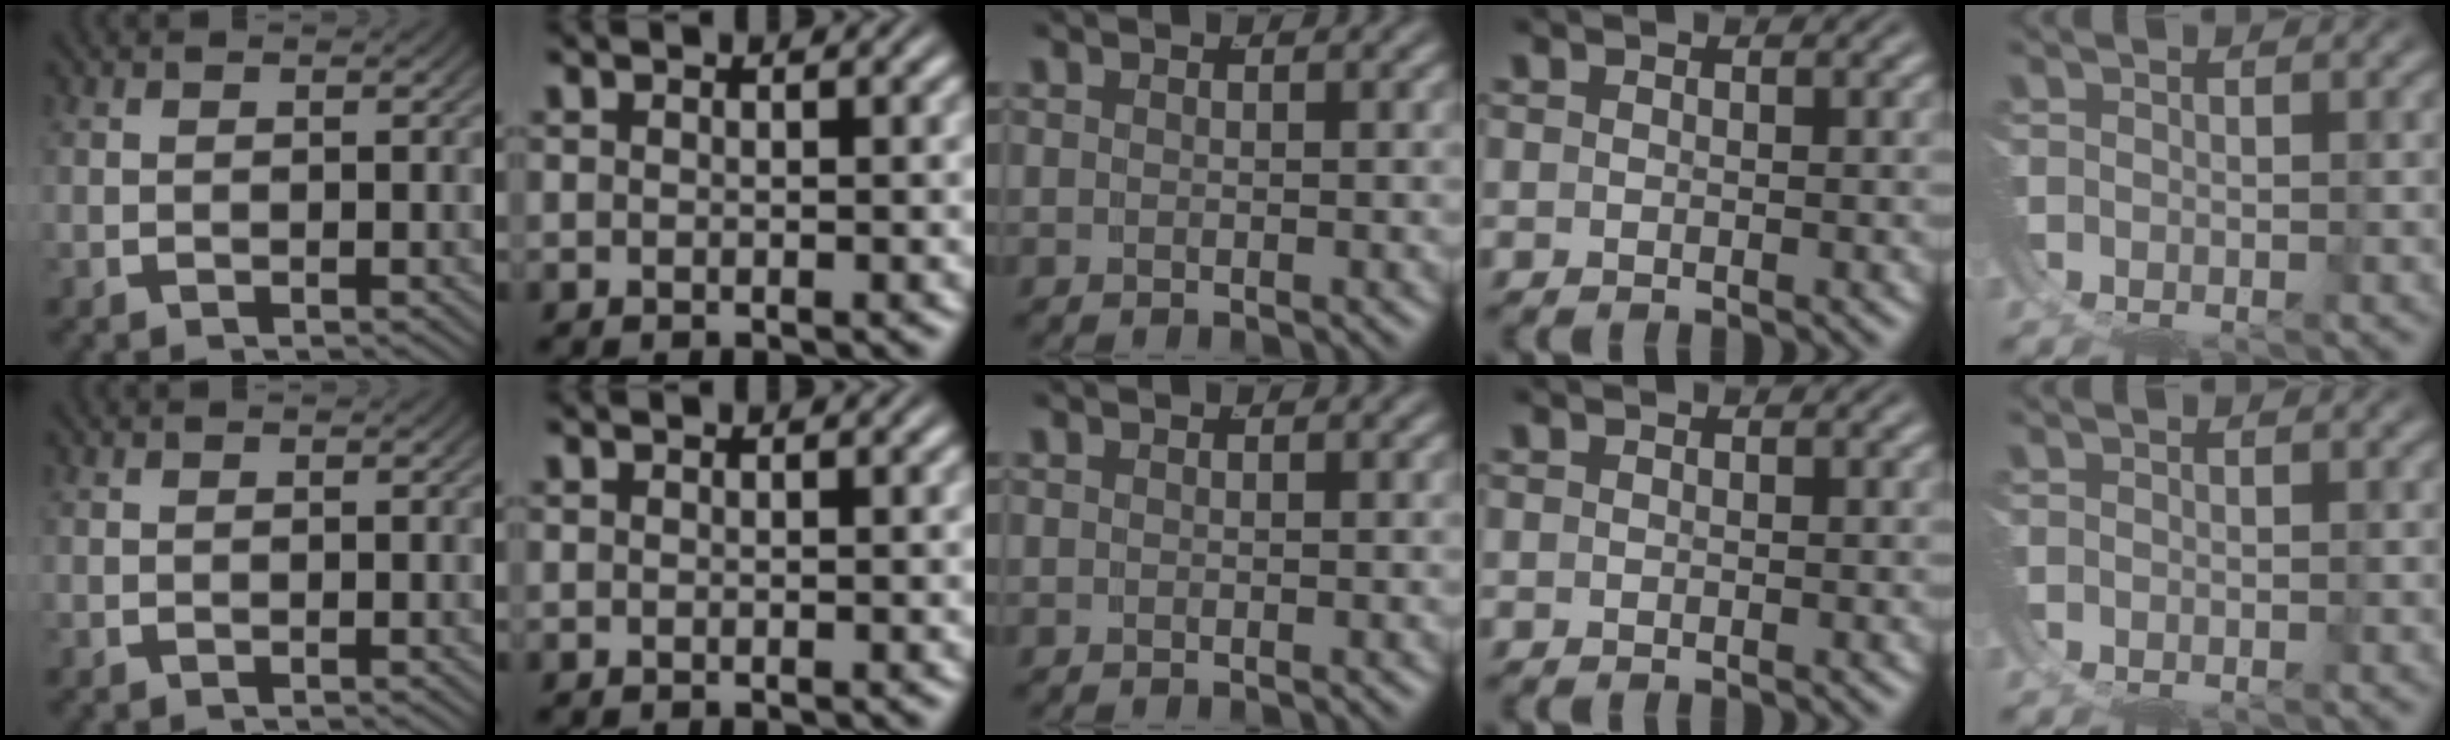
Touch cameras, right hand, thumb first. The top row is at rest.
{}